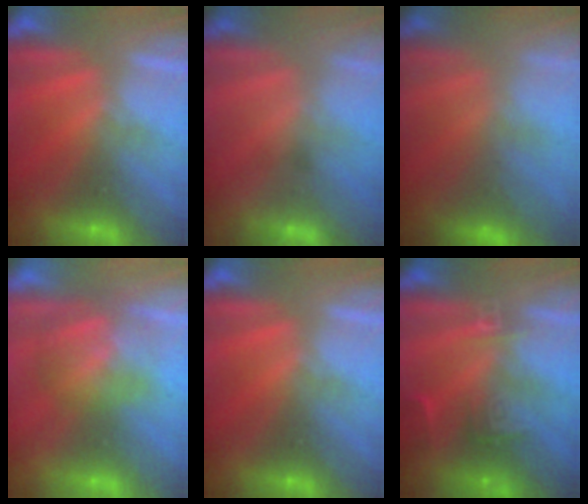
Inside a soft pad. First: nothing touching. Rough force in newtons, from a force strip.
{"total": 2.2}
{"total": 3.1}
{"total": 3.2}
{"total": 0.0}
{"total": 2.4}